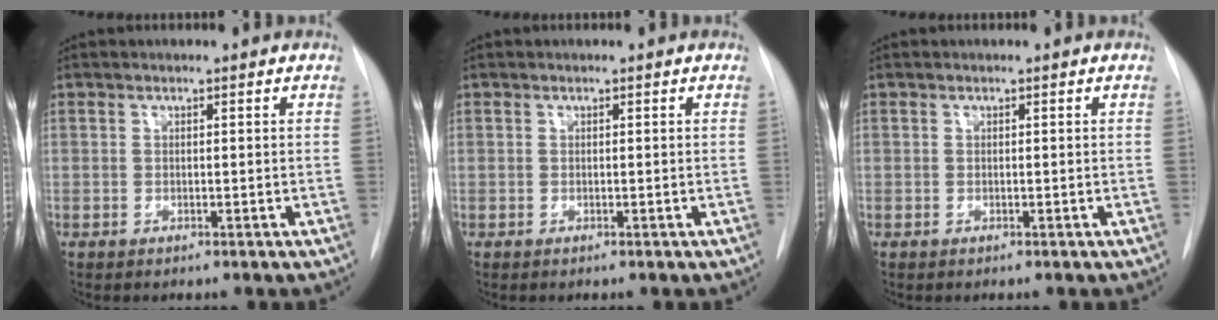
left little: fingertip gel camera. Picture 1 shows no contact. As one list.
[{"total": 0.0}, {"total": 0.0}]